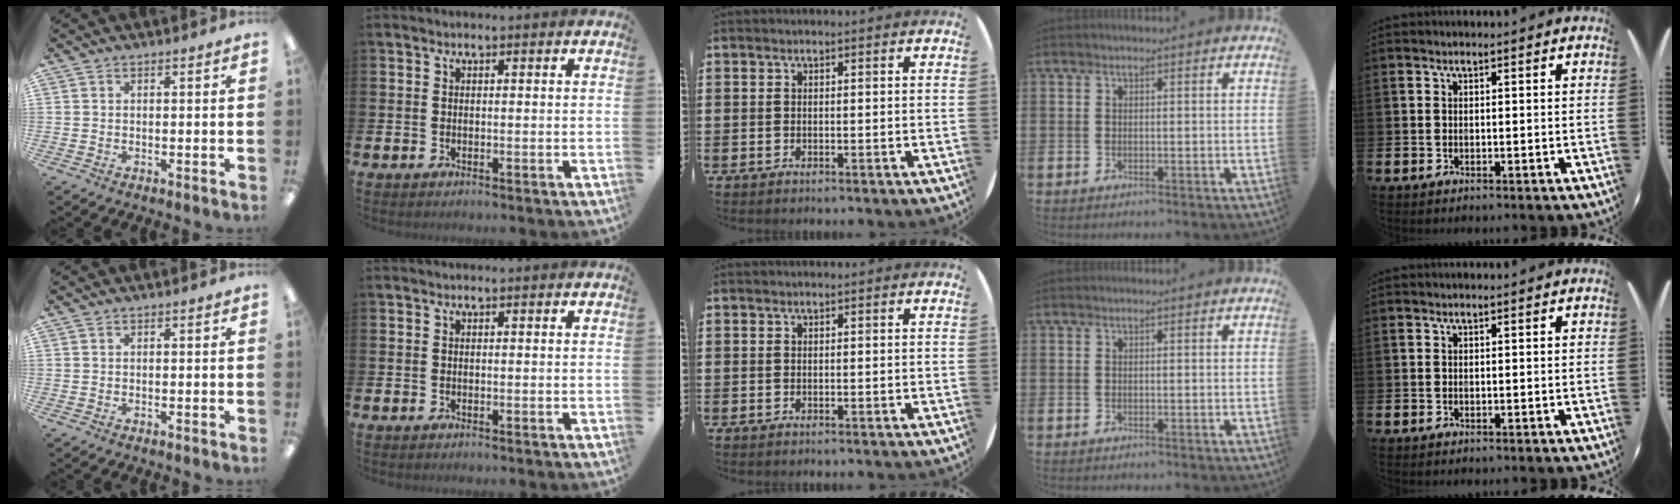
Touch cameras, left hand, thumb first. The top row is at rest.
{}